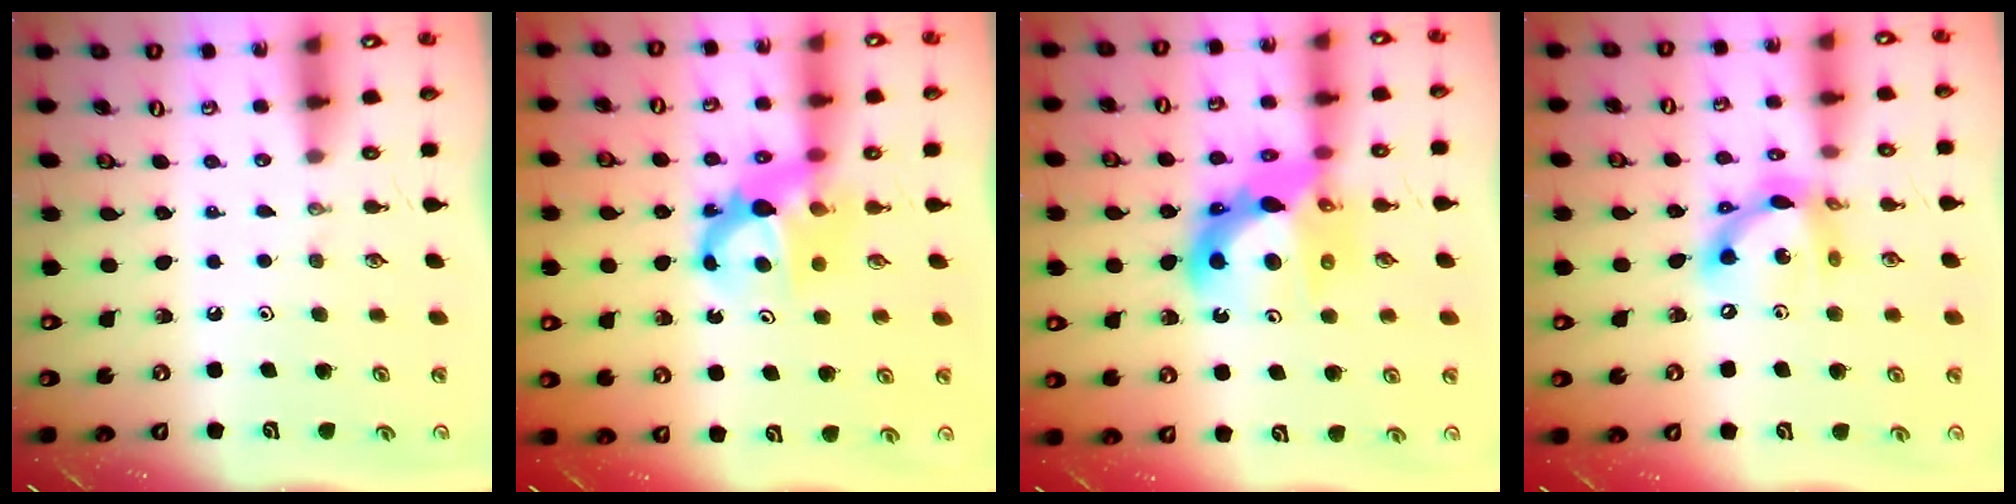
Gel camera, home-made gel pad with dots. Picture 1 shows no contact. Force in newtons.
{"total": 6.8, "press": 6.8, "slide": 0.2}
{"total": 14.5, "press": 14.4, "slide": 1.7}
{"total": 14.2, "press": 14.1, "slide": 1.1}